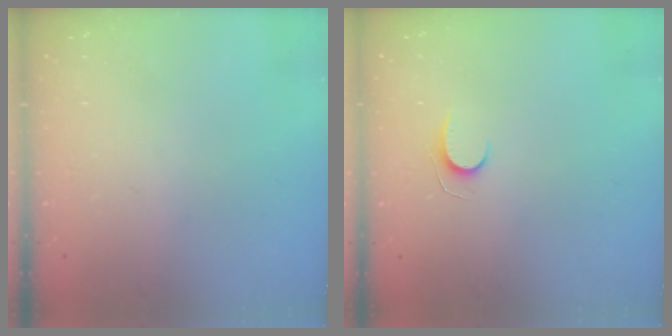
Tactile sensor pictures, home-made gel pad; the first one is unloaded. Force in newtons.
{"total": 5.4, "press": 5.4, "slide": 0.5}